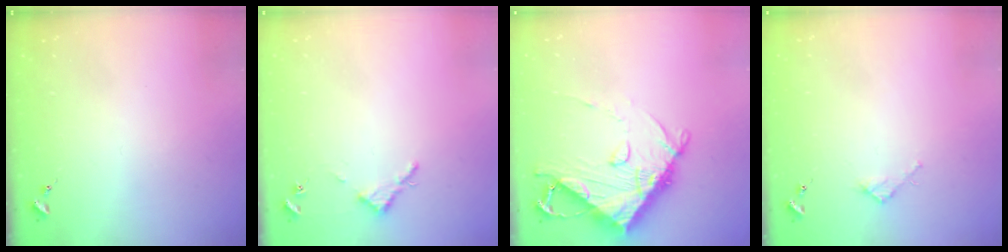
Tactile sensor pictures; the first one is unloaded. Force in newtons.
{"total": 2.8, "press": 2.8, "slide": 0.3}
{"total": 14.2, "press": 14.1, "slide": 1.7}
{"total": 2.7, "press": 2.7, "slide": 0.3}